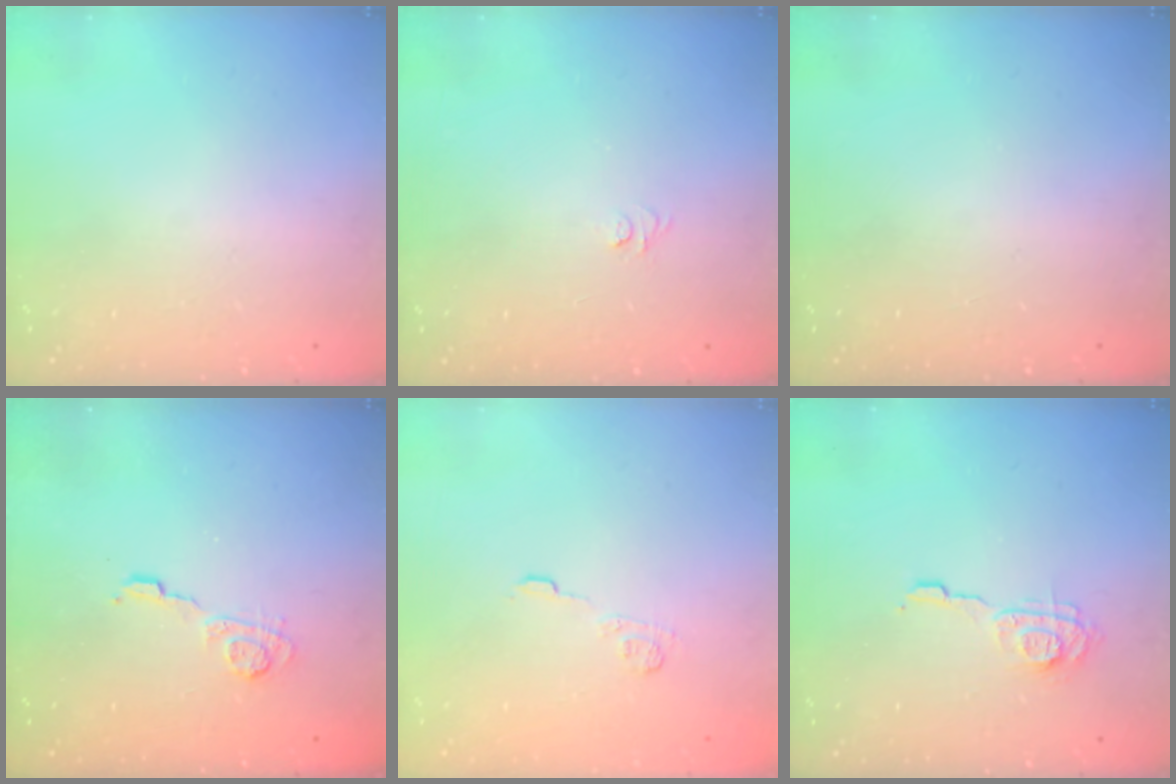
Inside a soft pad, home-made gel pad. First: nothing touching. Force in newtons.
{"total": 4.0, "press": 4.0, "slide": 0.4}
{"total": 0.0}
{"total": 4.9, "press": 4.9, "slide": 0.3}
{"total": 4.1, "press": 3.8, "slide": 1.5}
{"total": 9.0, "press": 9.0, "slide": 0.4}